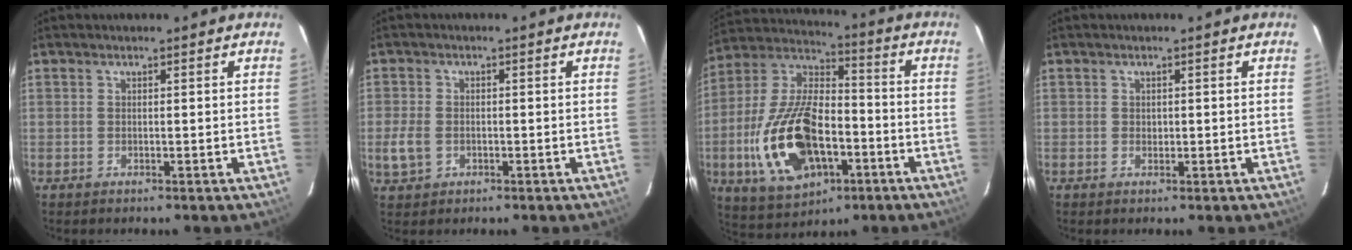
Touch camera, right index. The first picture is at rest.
{"total": 4.5, "force": [-1.2, 3.6, 2.5], "torque": [-0.058, -0.001, -0.017]}
{"total": 21.6, "force": [-6.5, 11.4, 17.2], "torque": [-0.370, 0.000, -0.102]}
{"total": 0.9, "force": [0.1, 0.8, 0.4], "torque": [-0.003, 0.003, 0.002]}